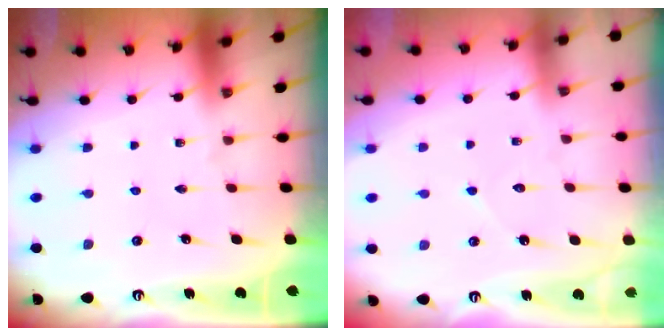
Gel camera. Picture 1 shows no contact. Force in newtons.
{"total": 4.0, "press": 4.0, "slide": 0.3}